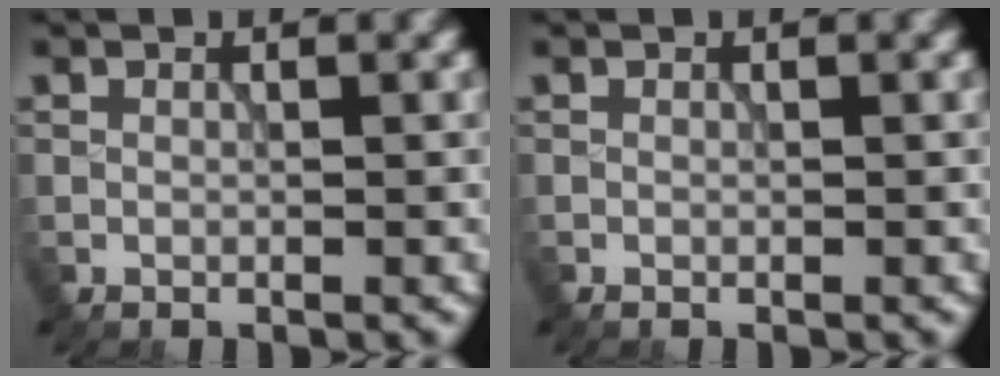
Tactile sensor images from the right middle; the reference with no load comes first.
{"total": 0.0}